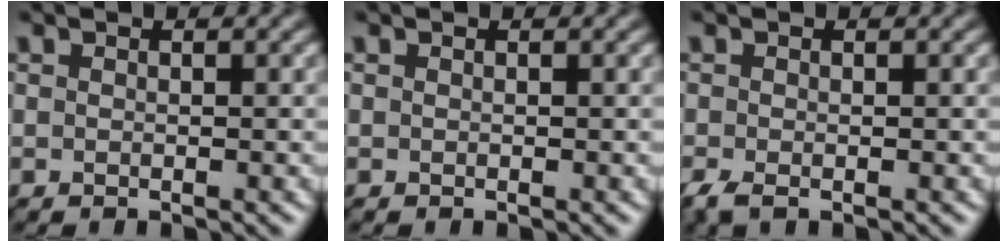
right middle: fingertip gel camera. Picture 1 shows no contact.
{"total": 0.0}
{"total": 1.5, "force": [-1.0, 0.4, 1.1], "torque": [-0.029, -0.010, -0.025]}